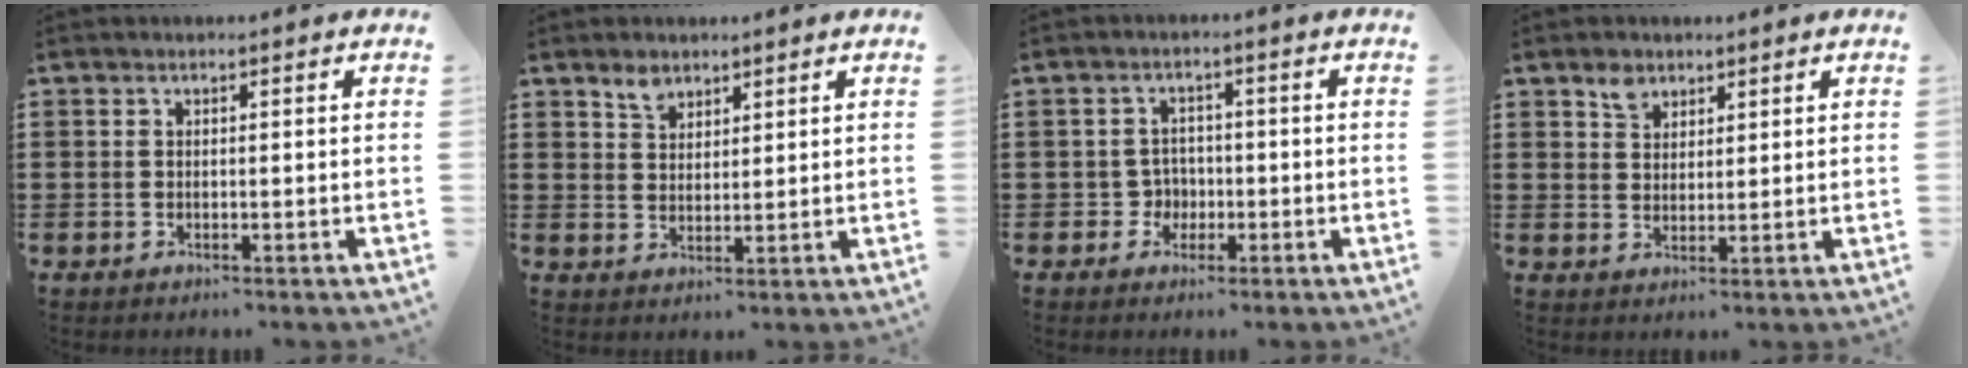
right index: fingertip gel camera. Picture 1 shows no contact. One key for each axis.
{"total": 2.9, "fx": 2.2, "fy": 1.6, "fz": 0.9, "tx": -0.018, "ty": -0.001, "tz": 0.041}
{"total": 3.2, "fx": -1.0, "fy": 2.8, "fz": 1.0, "tx": -0.030, "ty": 0.003, "tz": -0.022}
{"total": 3.1, "fx": 2.3, "fy": 2.0, "fz": 0.8, "tx": -0.016, "ty": 0.000, "tz": 0.042}